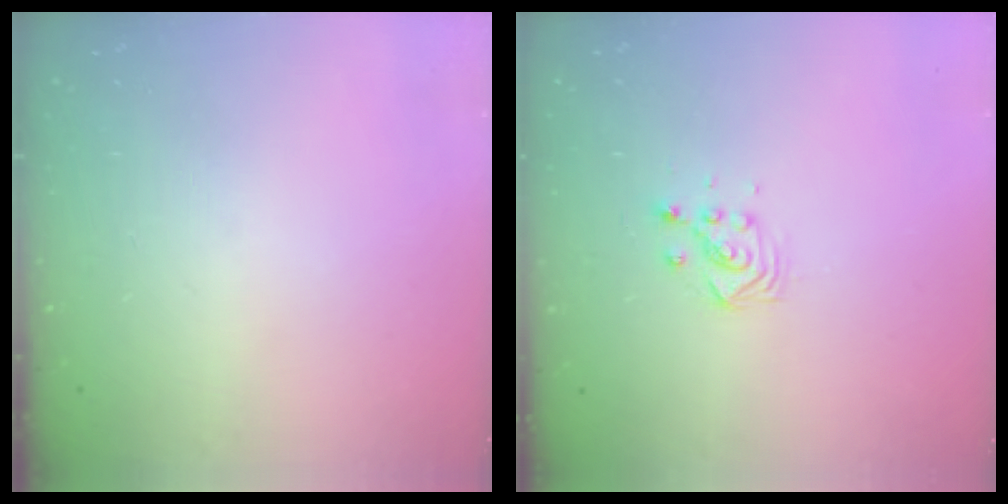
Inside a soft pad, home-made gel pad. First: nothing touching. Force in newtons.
{"total": 3.5, "press": 3.5, "slide": 0.4}